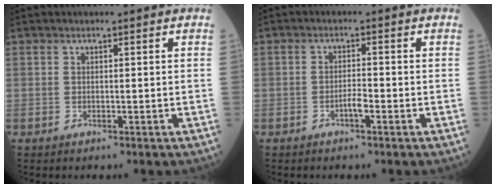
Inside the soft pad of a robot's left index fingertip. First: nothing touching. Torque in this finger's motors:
{"motor_torque": [0.39, 0.25, 0.02, 0.00]}